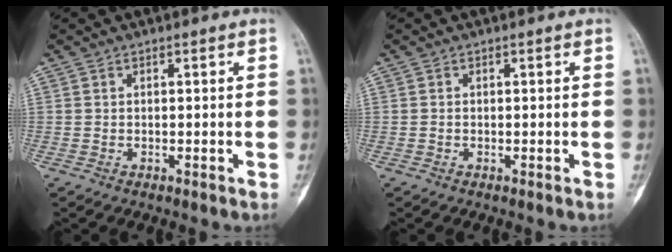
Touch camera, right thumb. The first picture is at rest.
{"total": 0.0}